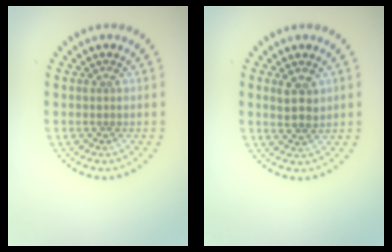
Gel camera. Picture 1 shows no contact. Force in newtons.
{"total": 2.4, "press": 2.3, "slide": 0.8}